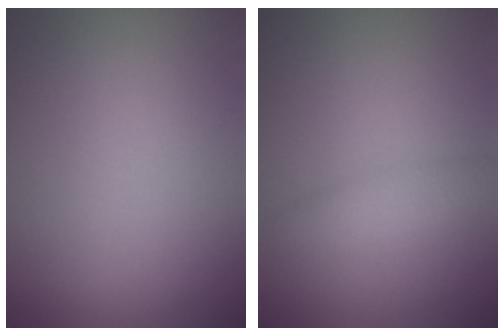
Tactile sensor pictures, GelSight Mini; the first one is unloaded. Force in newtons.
{"total": 1.8, "press": 1.8, "slide": 0.1}